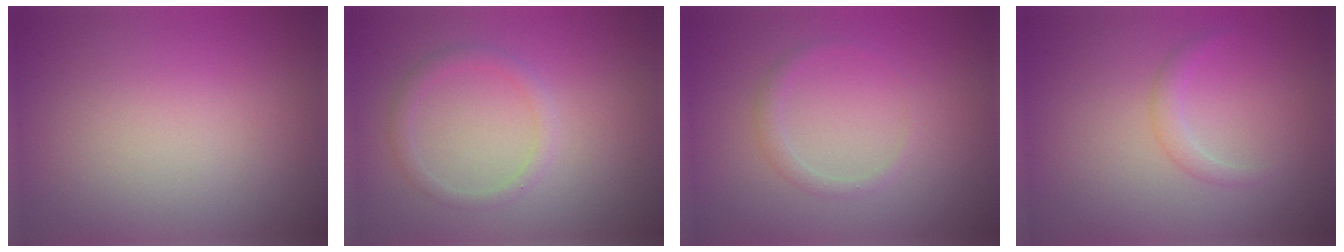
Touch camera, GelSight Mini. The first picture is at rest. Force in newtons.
{"total": 1.4, "press": 1.4, "slide": 0.1}
{"total": 1.2, "press": 1.2, "slide": 0.0}
{"total": 1.2, "press": 1.2, "slide": 0.0}